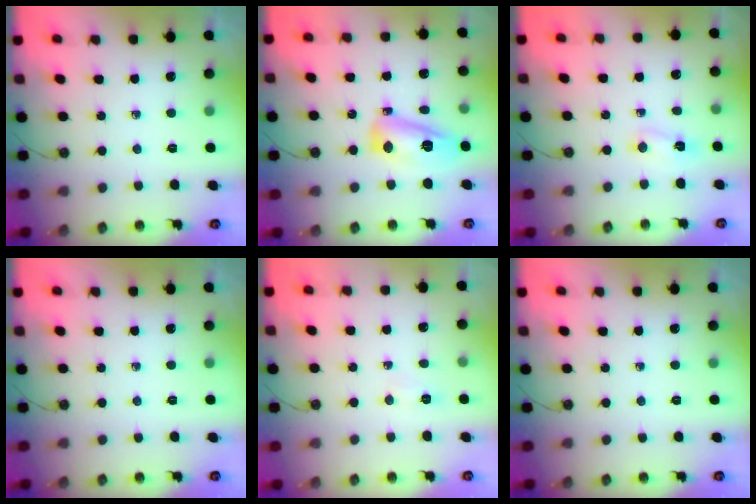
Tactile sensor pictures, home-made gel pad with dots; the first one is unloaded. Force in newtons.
{"total": 14.1, "press": 14.1, "slide": 1.3}
{"total": 2.4, "press": 2.1, "slide": 1.1}
{"total": 0.0}
{"total": 3.4, "press": 3.0, "slide": 1.6}
{"total": 0.0}